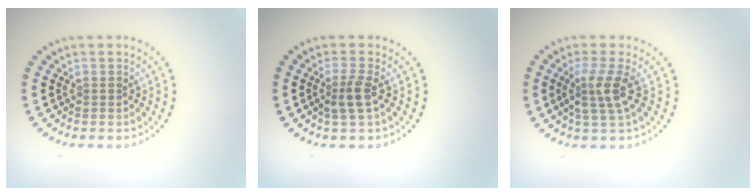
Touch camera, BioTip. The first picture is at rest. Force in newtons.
{"total": 2.2, "press": 1.9, "slide": 1.2}
{"total": 2.8, "press": 2.2, "slide": 1.7}